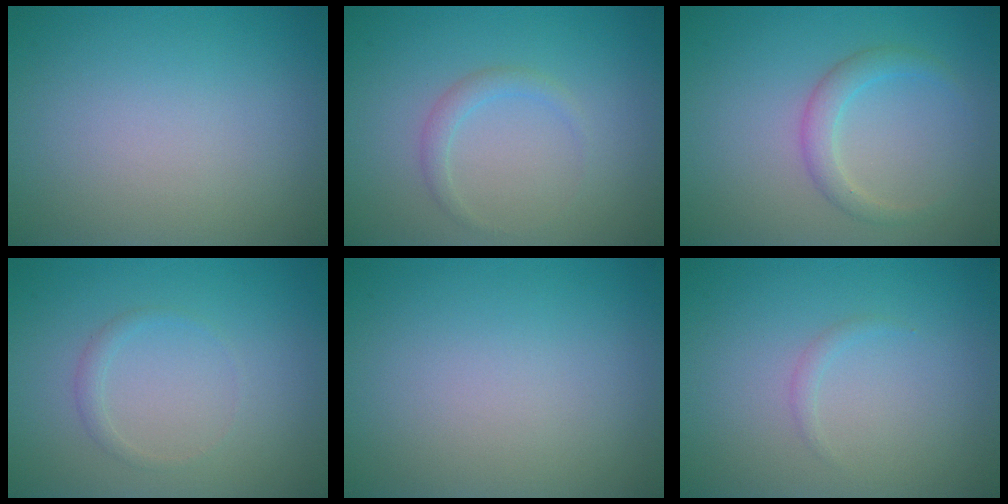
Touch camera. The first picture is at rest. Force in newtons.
{"total": 1.3, "press": 1.3, "slide": 0.1}
{"total": 2.1, "press": 2.1, "slide": 0.1}
{"total": 0.9, "press": 0.9, "slide": 0.2}
{"total": 0.0}
{"total": 0.7, "press": 0.7, "slide": 0.1}